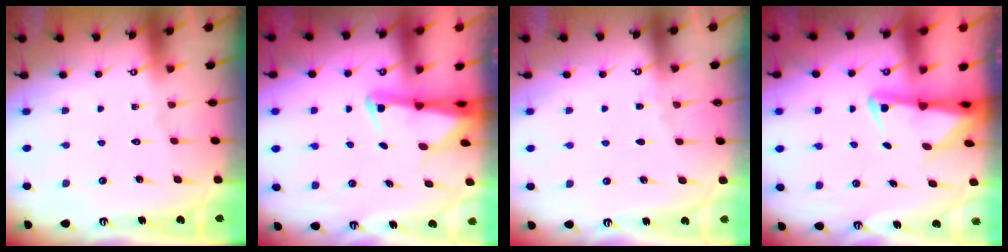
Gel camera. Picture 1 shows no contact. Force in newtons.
{"total": 2.6, "press": 2.6, "slide": 0.5}
{"total": 2.8, "press": 2.8, "slide": 0.5}
{"total": 2.5, "press": 2.4, "slide": 0.5}